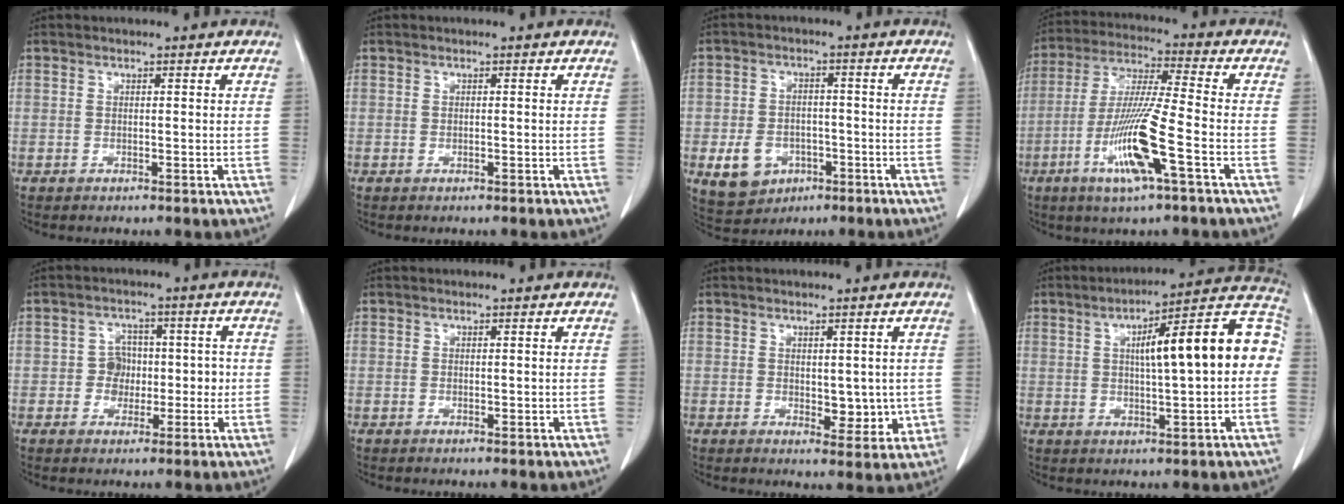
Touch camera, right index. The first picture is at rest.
{"total": 0.0}
{"total": 7.2, "force": [-2.7, 5.7, 3.4], "torque": [-0.070, 0.006, -0.030]}
{"total": 13.0, "force": [-4.9, 0.1, 12.0], "torque": [-0.243, -0.014, -0.093]}
{"total": 4.6, "force": [-0.3, 4.3, 1.5], "torque": [-0.004, 0.024, -0.001]}
{"total": 0.0}
{"total": 4.5, "force": [-0.1, 2.6, 3.7], "torque": [-0.038, -0.007, 0.010]}
{"total": 16.1, "force": [1.9, 2.9, 15.7], "torque": [-0.217, 0.048, 0.025]}